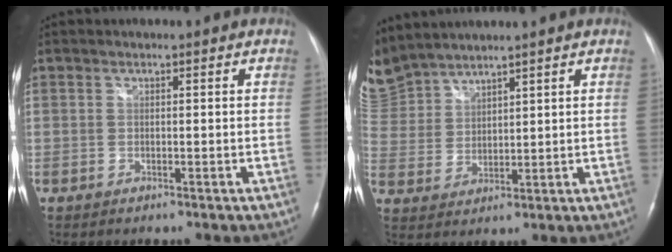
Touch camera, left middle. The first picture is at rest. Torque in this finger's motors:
{"motor_torque": [1.06, -1.07, 0.13, -0.05]}